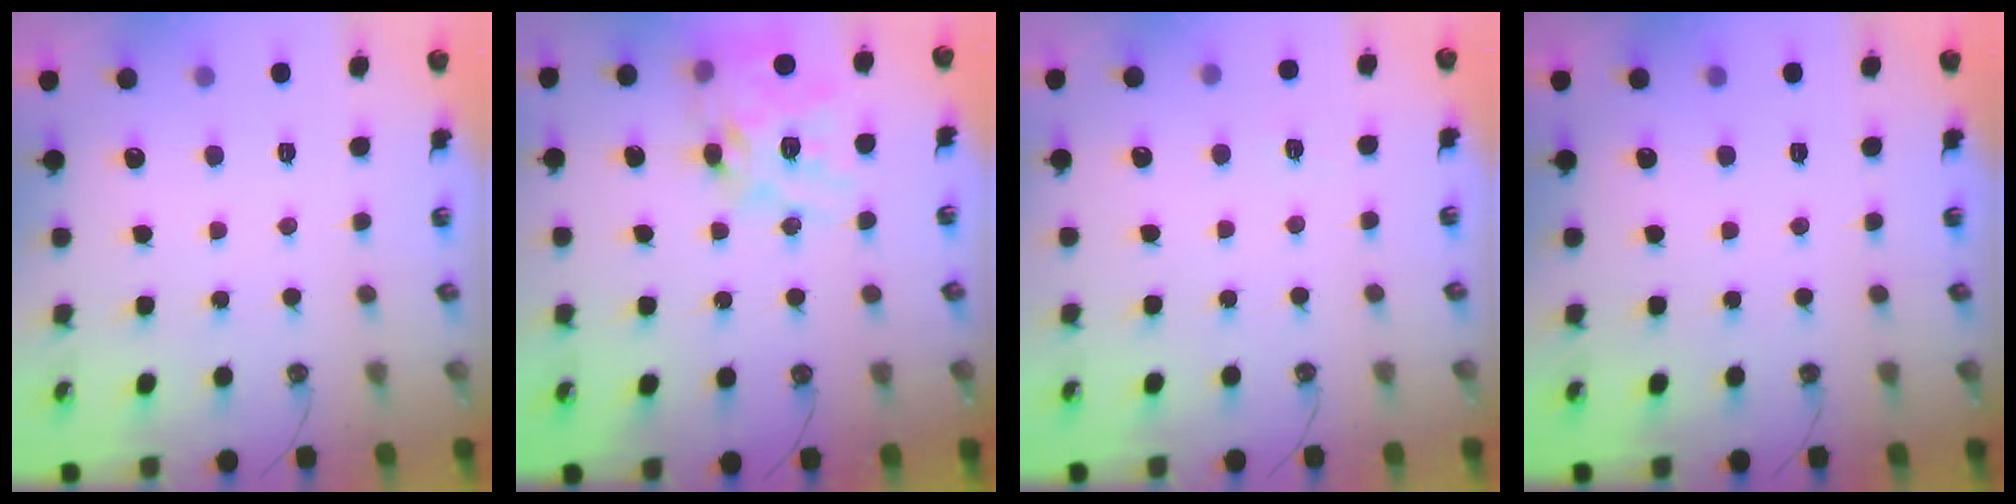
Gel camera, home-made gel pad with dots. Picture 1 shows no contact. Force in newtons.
{"total": 19.4, "press": 19.3, "slide": 1.9}
{"total": 4.3, "press": 4.3, "slide": 0.5}
{"total": 0.0}